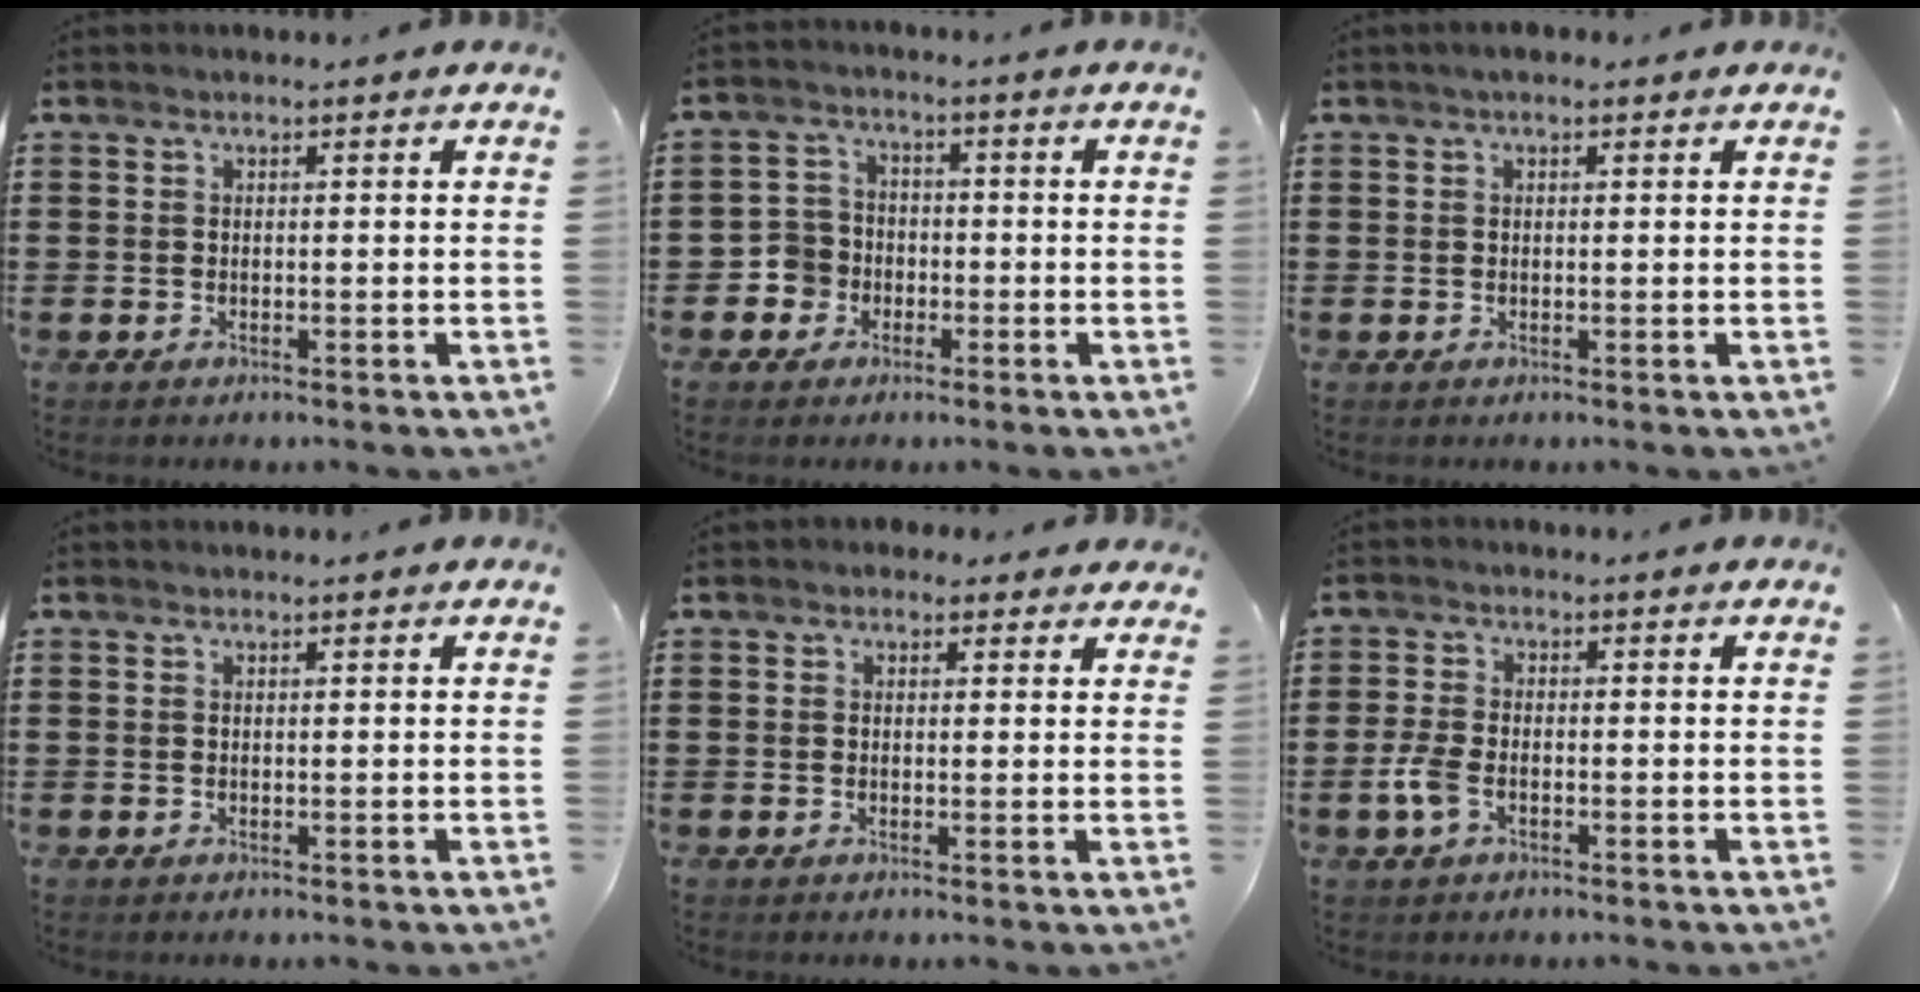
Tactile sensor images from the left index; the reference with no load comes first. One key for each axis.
{"total": 4.6, "fx": -2.0, "fy": 4.0, "fz": 0.8, "tx": -0.043, "ty": 0.005, "tz": -0.046}
{"total": 1.0, "fx": 0.4, "fy": 0.5, "fz": 0.7, "tx": -0.014, "ty": 0.006, "tz": 0.007}
{"total": 0.0}
{"total": 1.7, "fx": 1.2, "fy": 1.2, "fz": 0.4, "tx": -0.005, "ty": 0.007, "tz": 0.020}
{"total": 3.9, "fx": -1.5, "fy": 2.0, "fz": 2.9, "tx": -0.079, "ty": -0.006, "tz": -0.033}